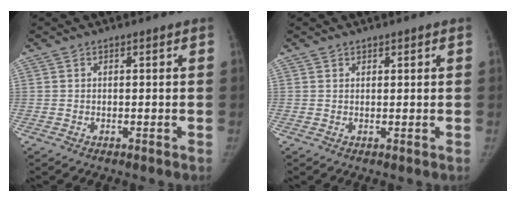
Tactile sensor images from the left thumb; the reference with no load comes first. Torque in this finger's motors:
{"motor_torque": [-0.45, -0.34, -0.18, 0.09, -0.01]}